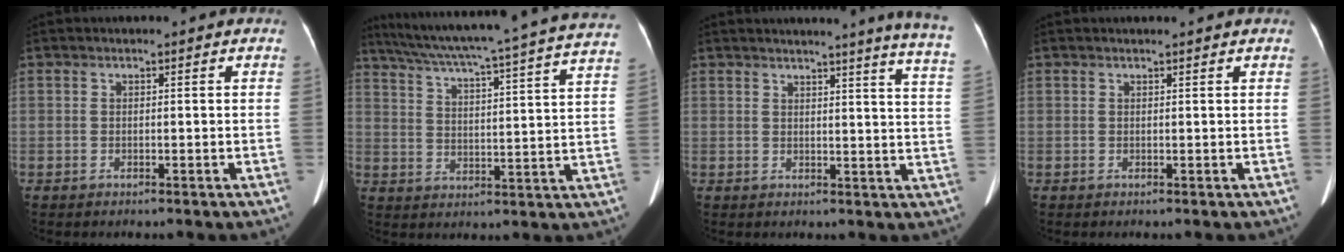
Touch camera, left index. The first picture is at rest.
{"total": 28.1, "force": [24.7, -0.3, 13.4], "torque": [-0.223, -0.040, 0.318]}
{"total": 12.4, "force": [10.9, -1.7, 5.6], "torque": [-0.066, -0.075, 0.100]}
{"total": 1.5, "force": [1.5, 0.0, 0.5], "torque": [-0.009, 0.011, 0.021]}